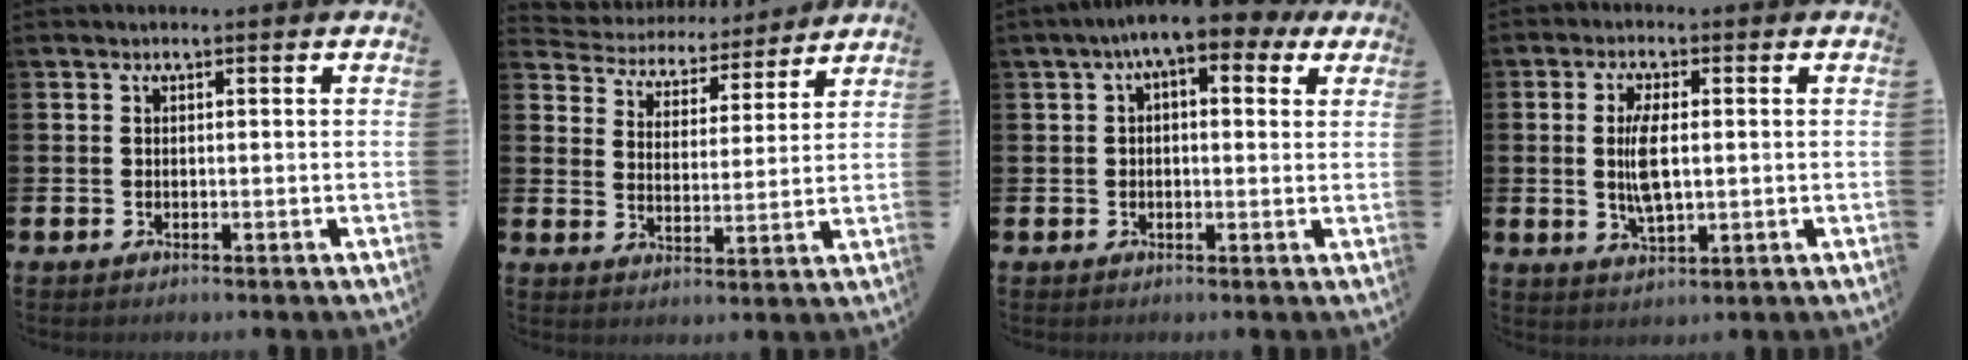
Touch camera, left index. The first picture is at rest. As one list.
[{"total": 4.8, "force": [4.5, 1.8, -0.2], "torque": [-0.027, -0.040, 0.073]}, {"total": 6.8, "force": [4.4, 2.4, 4.6], "torque": [-0.082, -0.009, 0.072]}, {"total": 5.5, "force": [0.5, 2.3, 5.0], "torque": [-0.087, 0.004, 0.004]}]